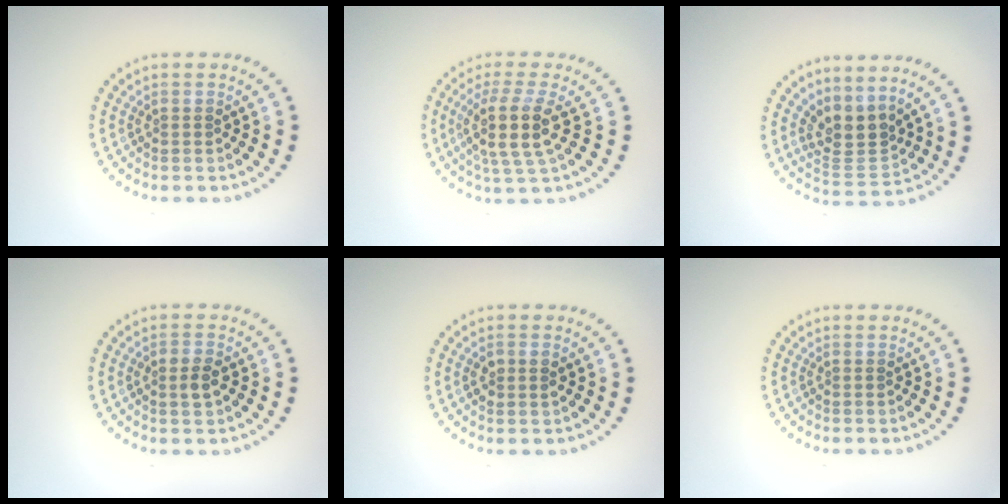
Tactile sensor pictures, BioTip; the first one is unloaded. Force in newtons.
{"total": 4.2, "press": 3.5, "slide": 2.4}
{"total": 3.3, "press": 2.5, "slide": 2.1}
{"total": 1.9, "press": 1.9, "slide": 0.2}
{"total": 1.4, "press": 1.3, "slide": 0.3}
{"total": 0.0}